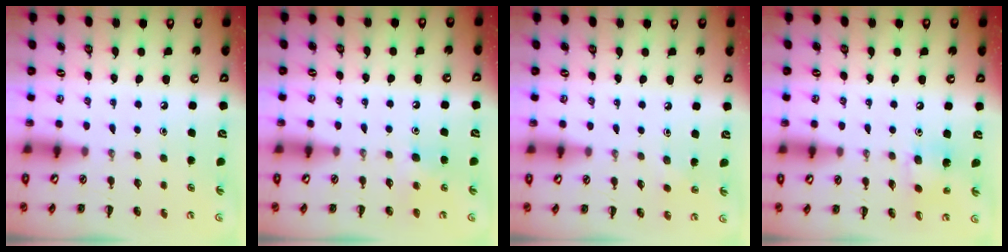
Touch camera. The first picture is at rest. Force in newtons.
{"total": 5.8, "press": 5.6, "slide": 1.5}
{"total": 2.3, "press": 2.2, "slide": 0.8}
{"total": 5.6, "press": 5.5, "slide": 1.1}